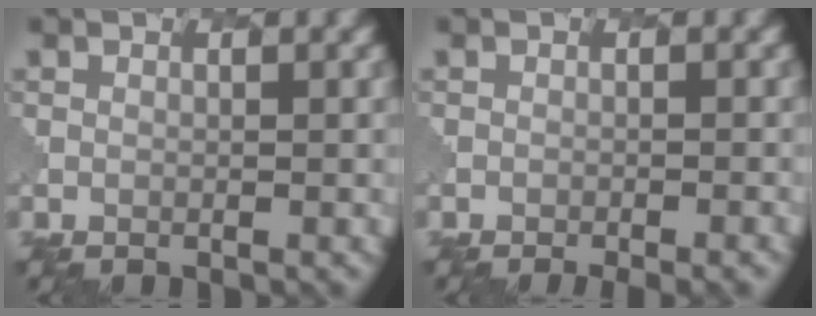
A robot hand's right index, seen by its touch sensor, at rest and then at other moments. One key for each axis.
{"total": 2.3, "fx": -1.8, "fy": 0.5, "fz": 1.3, "tx": -0.011, "ty": 0.006, "tz": -0.022}